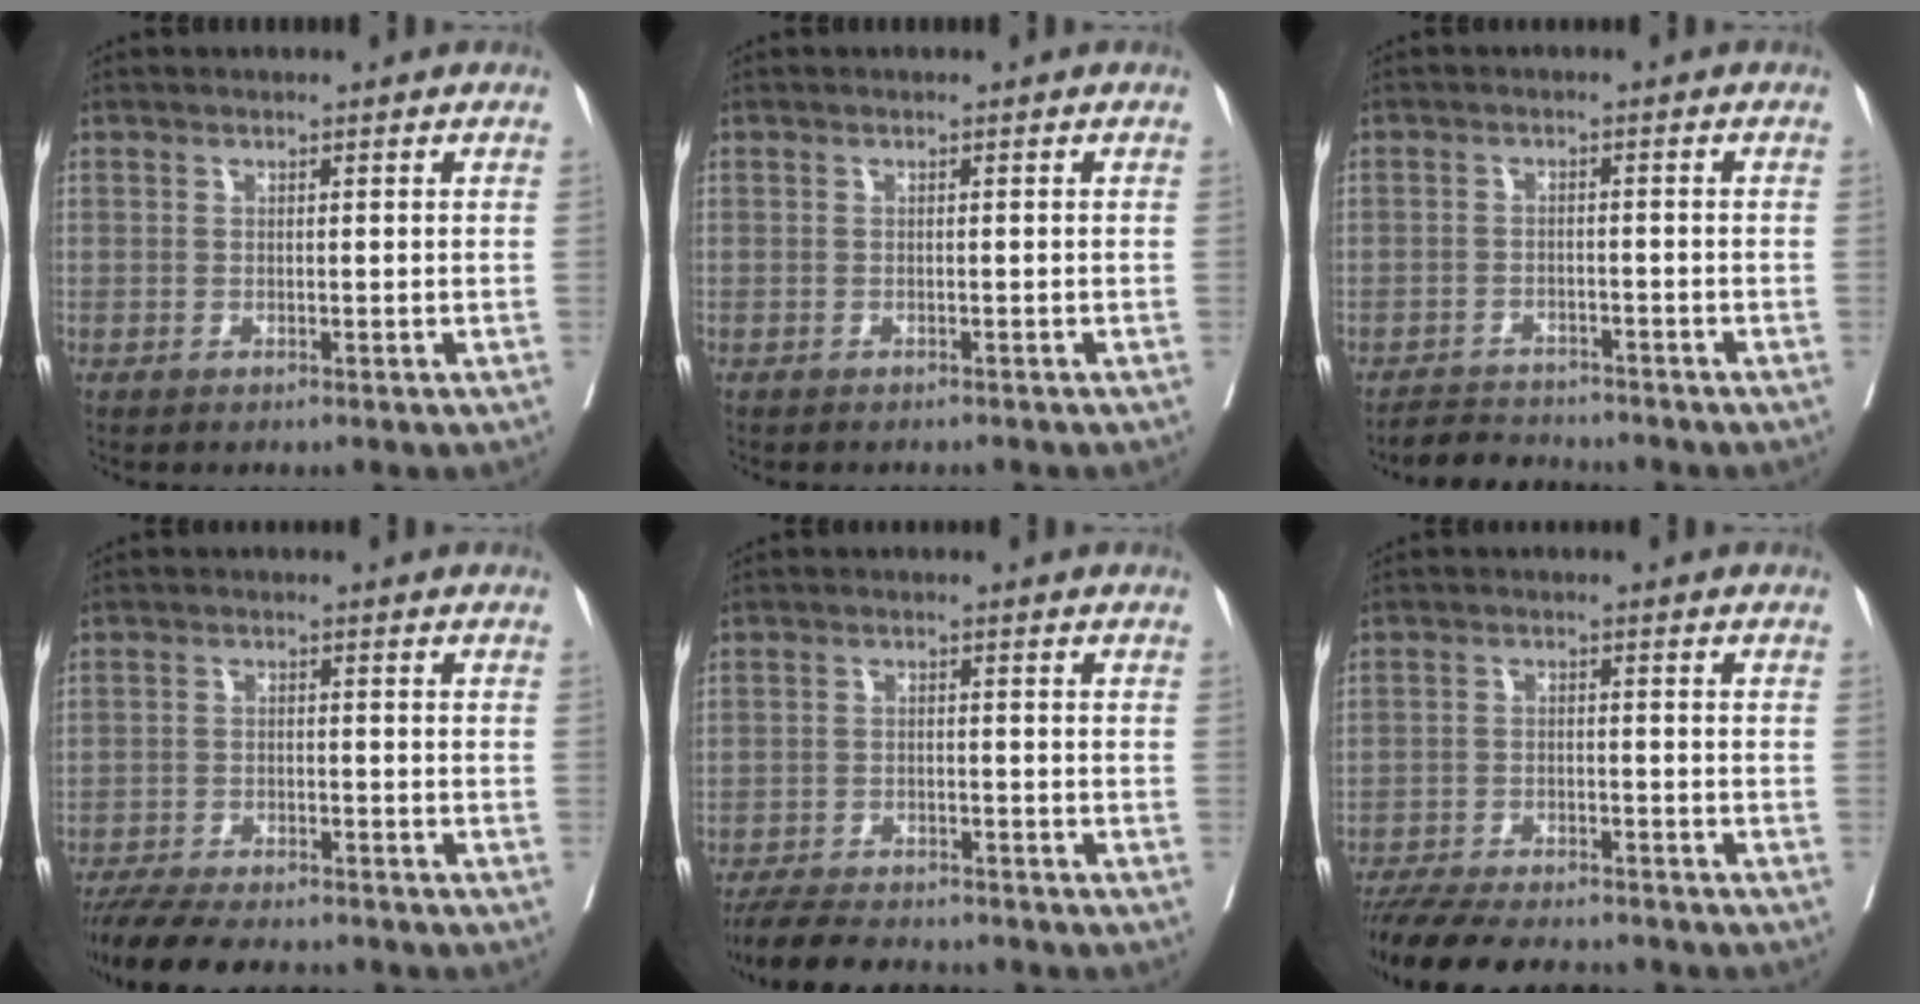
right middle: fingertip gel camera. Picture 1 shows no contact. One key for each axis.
{"total": 2.6, "fx": -2.5, "fy": 0.5, "fz": 0.7, "tx": -0.016, "ty": -0.005, "tz": -0.031}
{"total": 4.9, "fx": -4.8, "fy": 1.0, "fz": 0.3, "tx": -0.008, "ty": -0.012, "tz": -0.080}
{"total": 13.3, "fx": -11.9, "fy": 2.7, "fz": 5.4, "tx": -0.103, "ty": -0.014, "tz": -0.173}
{"total": 10.7, "fx": -9.7, "fy": 2.3, "fz": 3.8, "tx": -0.067, "ty": -0.011, "tz": -0.145}
{"total": 14.7, "fx": -13.2, "fy": 3.0, "fz": 5.8, "tx": -0.114, "ty": -0.013, "tz": -0.192}